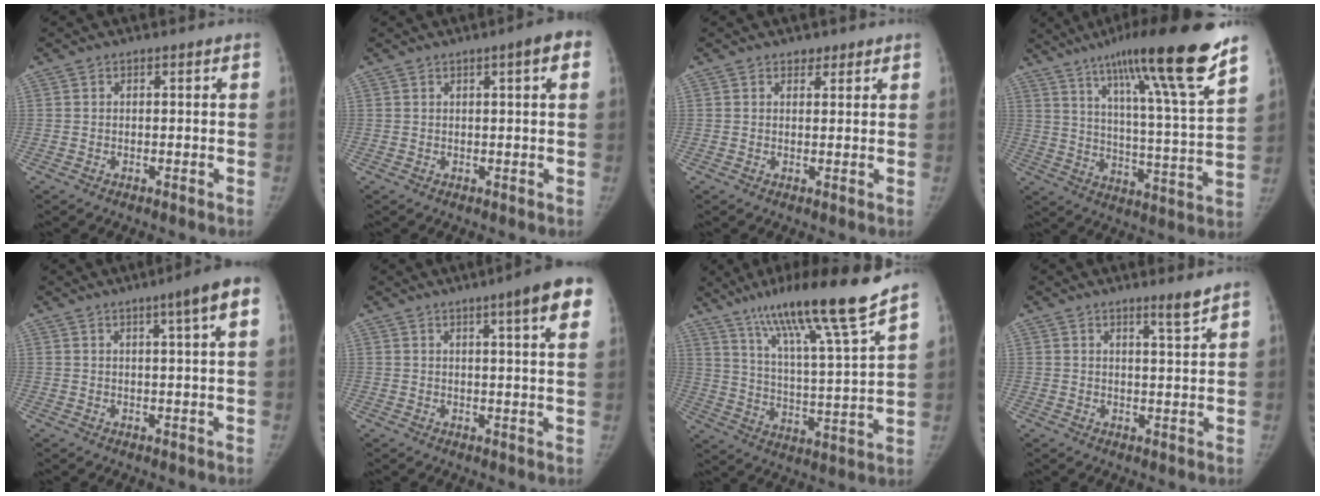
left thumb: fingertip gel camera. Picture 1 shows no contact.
{"total": 4.5, "force": [1.9, 0.5, 4.1], "torque": [-0.048, 0.002, 0.021]}
{"total": 1.9, "force": [1.4, 1.1, 0.5], "torque": [0.006, -0.009, 0.018]}
{"total": 23.0, "force": [15.7, 1.5, 16.8], "torque": [-0.247, -0.059, 0.244]}
{"total": 6.7, "force": [2.7, -0.2, 6.1], "torque": [-0.085, 0.001, 0.036]}
{"total": 10.4, "force": [5.4, 0.9, 8.9], "torque": [-0.105, -0.014, 0.060]}
{"total": 18.7, "force": [14.1, 0.1, 12.4], "torque": [-0.185, -0.072, 0.237]}
{"total": 3.5, "force": [2.7, -0.4, 2.1], "torque": [-0.030, -0.029, 0.045]}